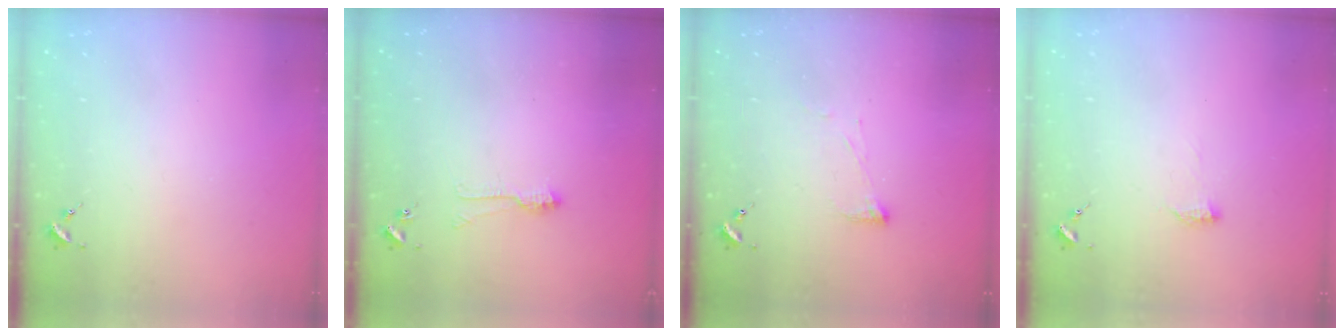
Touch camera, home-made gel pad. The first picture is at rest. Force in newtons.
{"total": 5.3, "press": 5.2, "slide": 0.6}
{"total": 3.6, "press": 3.4, "slide": 1.0}
{"total": 5.5, "press": 5.5, "slide": 0.7}